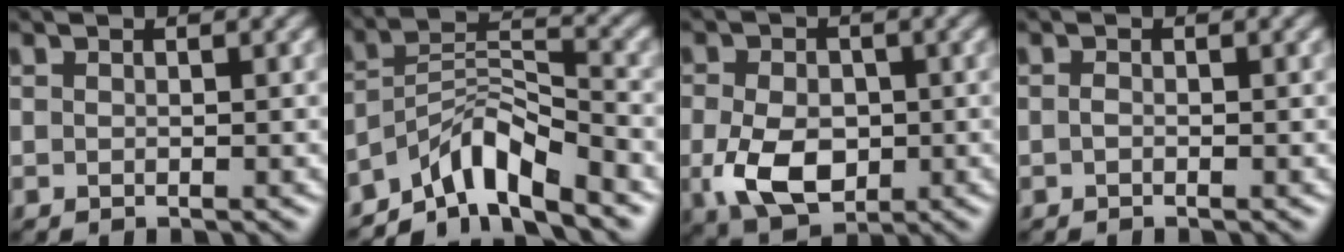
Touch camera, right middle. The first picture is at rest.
{"total": 6.2, "force": [-5.1, 1.4, 3.4], "torque": [-0.052, 0.009, -0.099]}
{"total": 6.3, "force": [-1.2, 4.2, 4.5], "torque": [-0.097, -0.009, -0.021]}
{"total": 0.5, "force": [-0.1, 0.2, 0.4], "torque": [-0.013, 0.000, -0.004]}